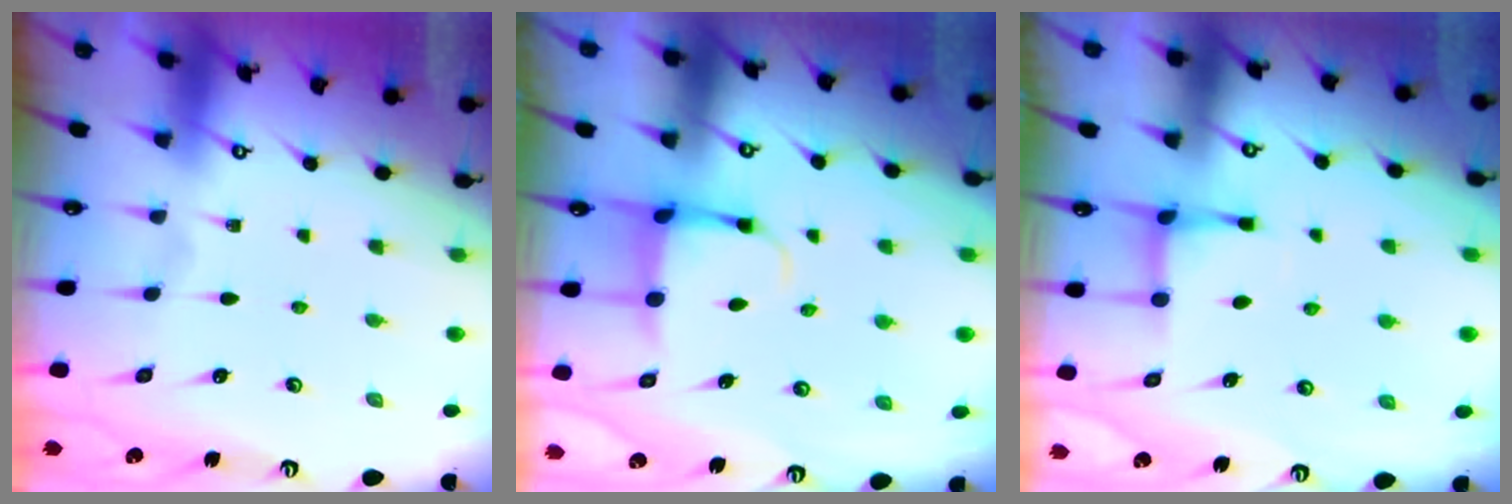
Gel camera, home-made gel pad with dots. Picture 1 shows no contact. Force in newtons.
{"total": 3.8, "press": 3.5, "slide": 1.3}
{"total": 3.3, "press": 3.3, "slide": 0.3}